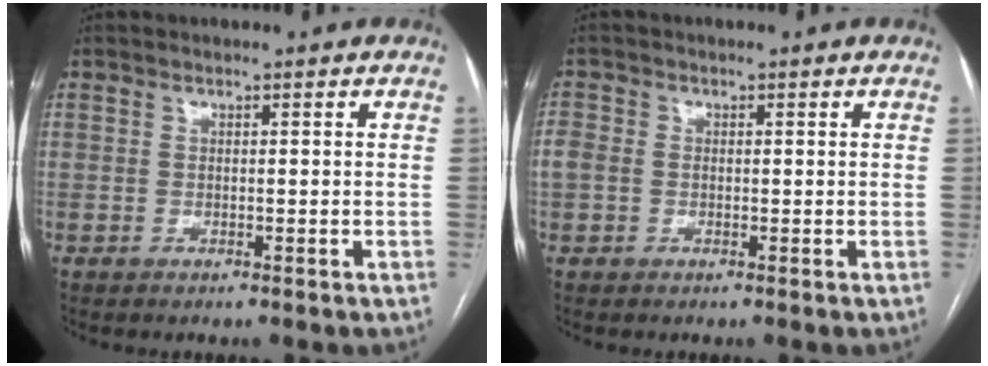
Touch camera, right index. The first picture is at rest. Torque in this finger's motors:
{"motor_torque": [0.39, 0.30, 0.18, 0.04]}